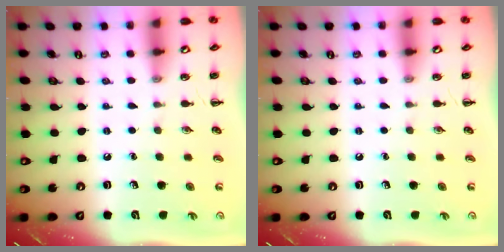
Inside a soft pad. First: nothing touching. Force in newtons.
{"total": 0.0}